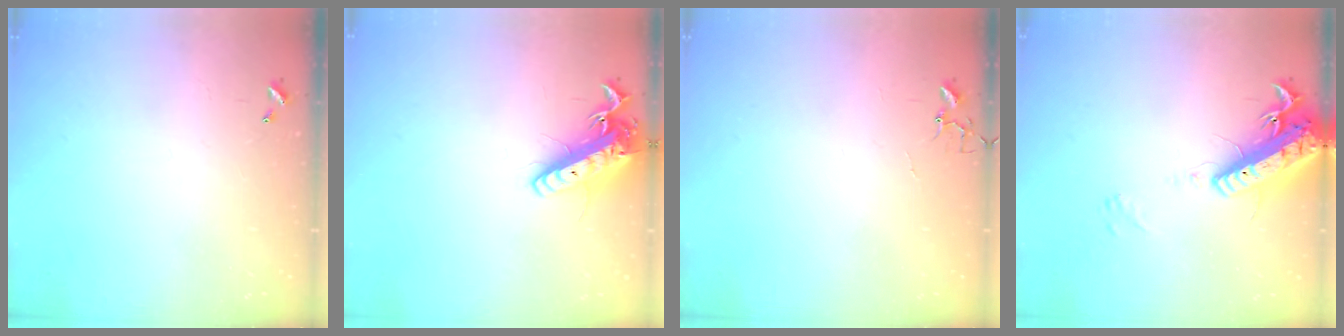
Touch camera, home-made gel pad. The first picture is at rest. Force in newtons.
{"total": 16.0, "press": 15.7, "slide": 3.1}
{"total": 4.0, "press": 4.0, "slide": 0.3}
{"total": 19.0, "press": 18.7, "slide": 3.7}